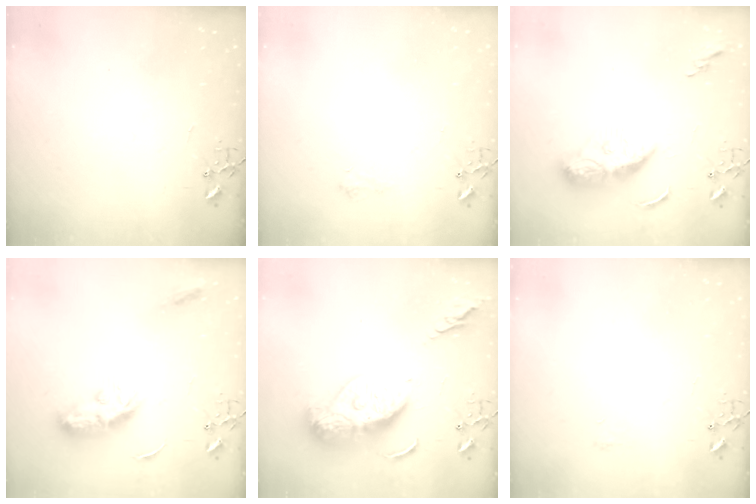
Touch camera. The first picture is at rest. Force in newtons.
{"total": 5.8, "press": 5.7, "slide": 0.8}
{"total": 9.4, "press": 9.4, "slide": 1.0}
{"total": 10.4, "press": 10.4, "slide": 0.1}
{"total": 16.9, "press": 16.8, "slide": 1.6}
{"total": 5.1, "press": 5.1, "slide": 0.6}